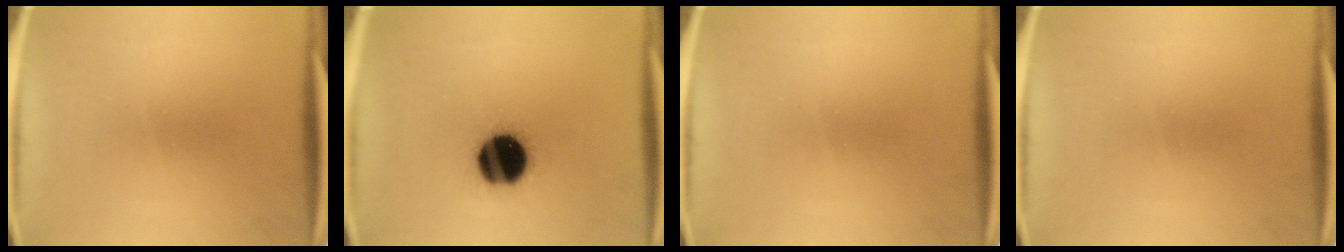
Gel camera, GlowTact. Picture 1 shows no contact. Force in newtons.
{"total": 18.4}
{"total": 0.0}
{"total": 0.0}